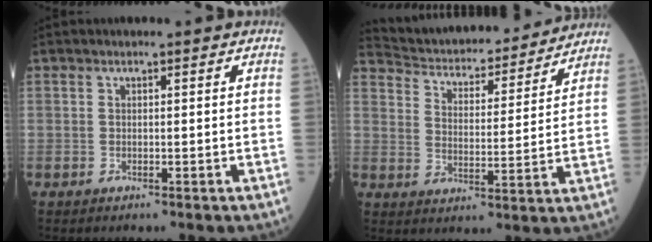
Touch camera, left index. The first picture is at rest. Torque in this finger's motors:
{"motor_torque": [-0.22, -0.82, 0.12, 0.03]}